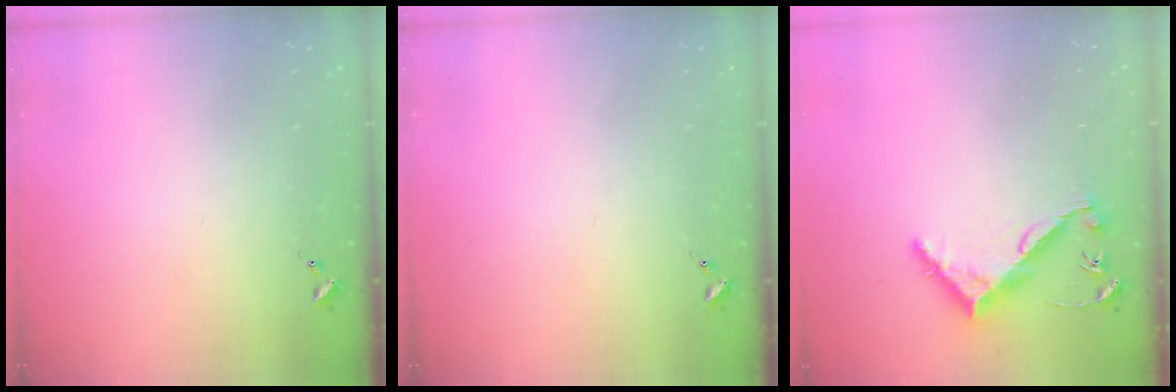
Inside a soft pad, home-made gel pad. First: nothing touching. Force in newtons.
{"total": 0.0}
{"total": 7.5, "press": 7.5, "slide": 0.5}